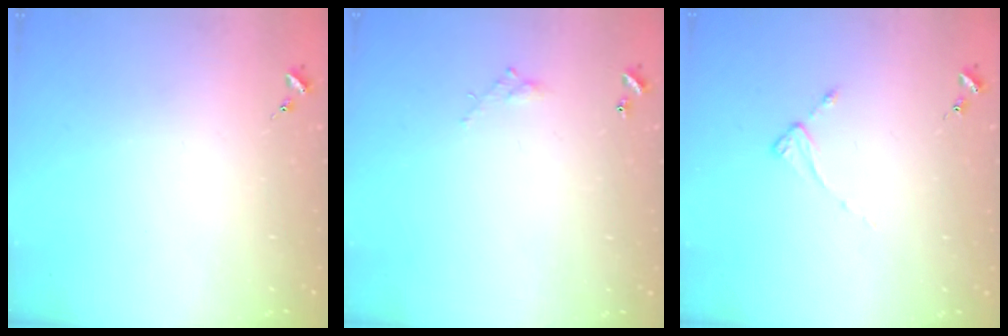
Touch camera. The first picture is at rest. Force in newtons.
{"total": 3.8, "press": 3.8, "slide": 0.2}
{"total": 2.0, "press": 2.0, "slide": 0.3}